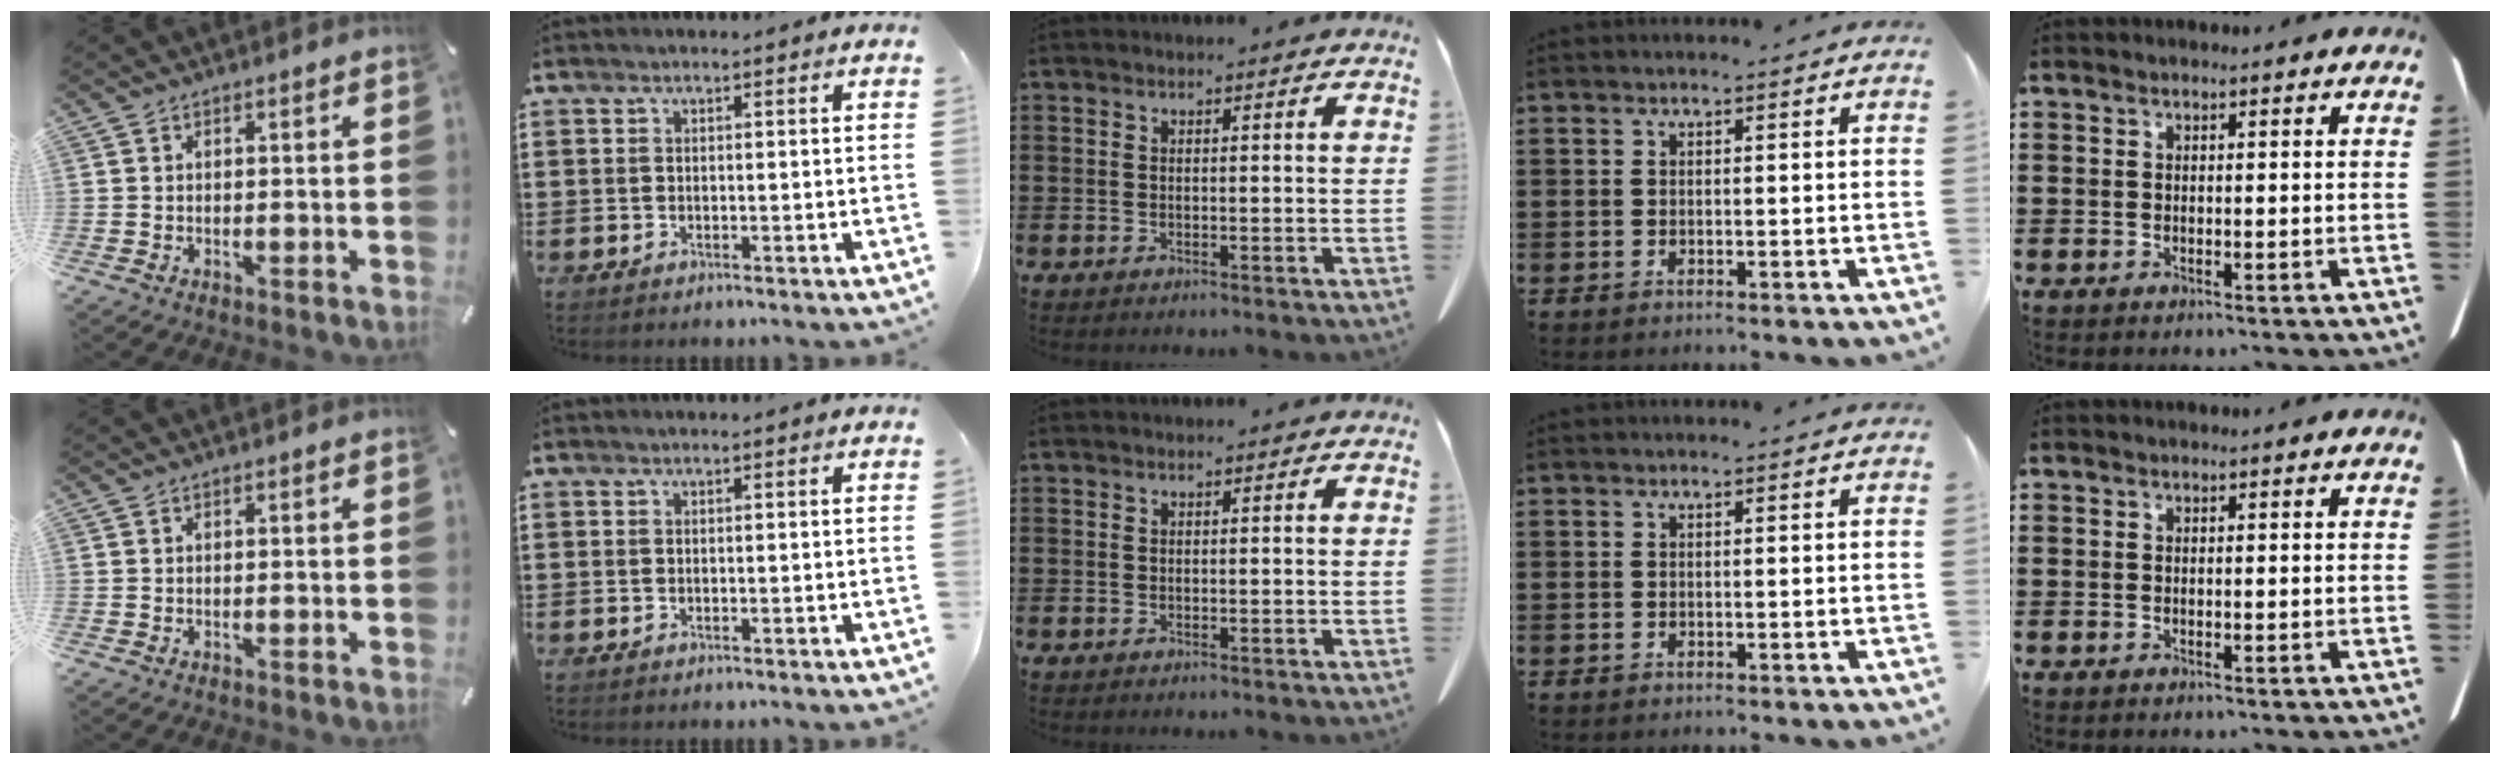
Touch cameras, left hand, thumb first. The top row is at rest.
{}